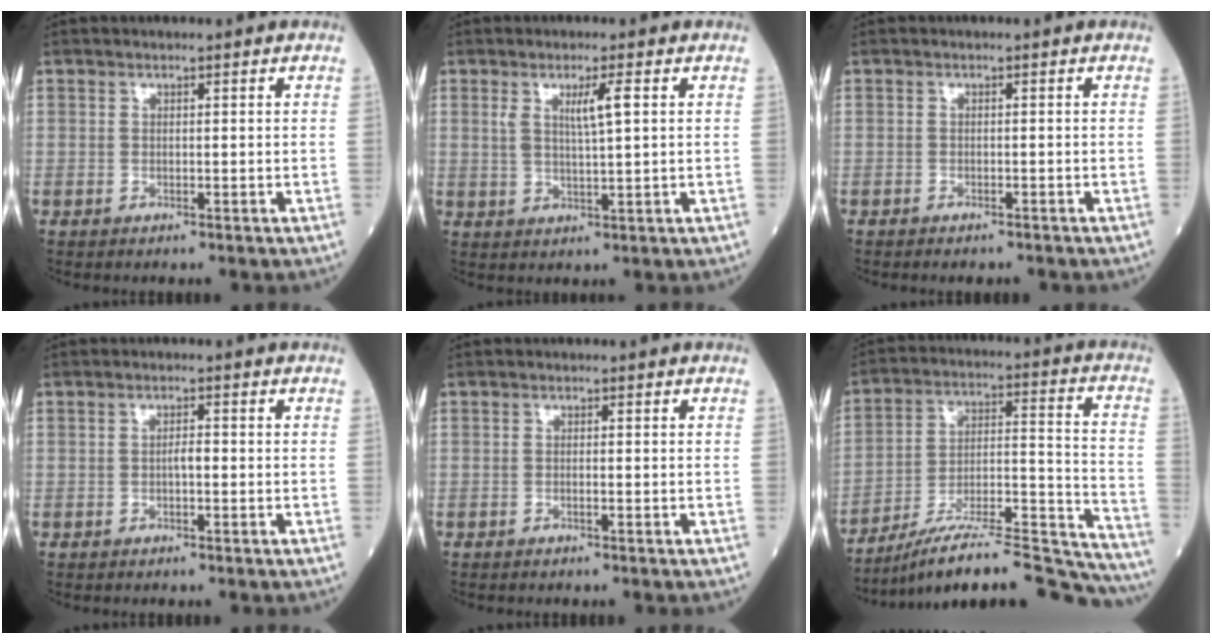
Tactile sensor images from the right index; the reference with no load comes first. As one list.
[{"total": 4.4, "force": [1.5, 0.2, 4.1], "torque": [-0.075, -0.002, 0.028]}, {"total": 1.3, "force": [-1.2, 0.3, 0.5], "torque": [-0.005, -0.001, -0.014]}, {"total": 0.9, "force": [-0.1, 0.1, 0.9], "torque": [-0.014, 0.001, -0.001]}, {"total": 0.6, "force": [-0.2, 0.1, 0.6], "torque": [-0.013, 0.000, -0.003]}, {"total": 23.4, "force": [-21.8, 0.9, 8.5], "torque": [-0.085, 0.025, -0.329]}]